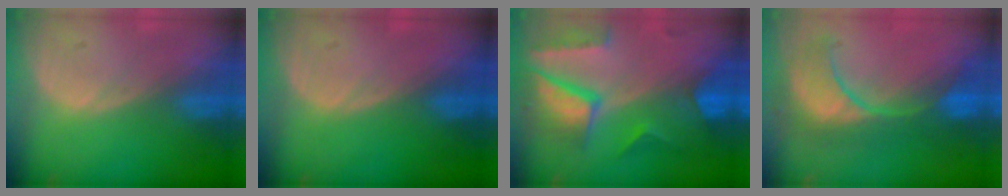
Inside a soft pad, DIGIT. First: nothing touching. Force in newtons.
{"total": 0.0}
{"total": 10.4, "press": 8.7, "slide": 5.7}
{"total": 9.1, "press": 9.0, "slide": 1.1}